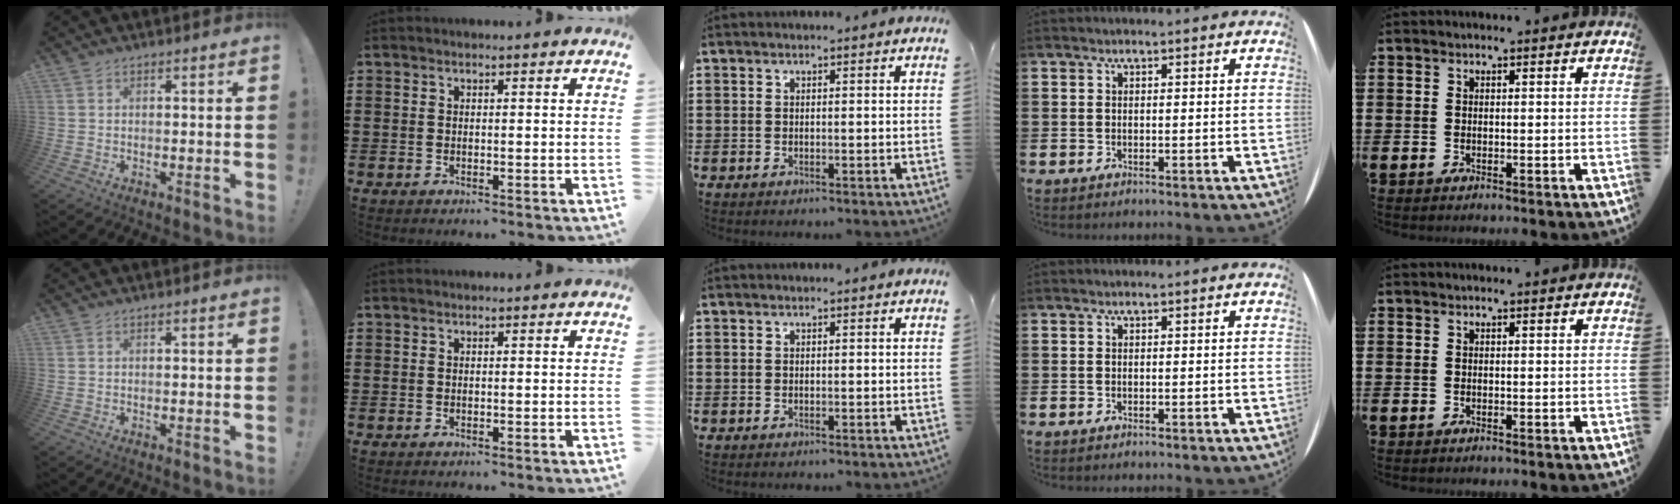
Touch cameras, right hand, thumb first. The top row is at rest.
{}